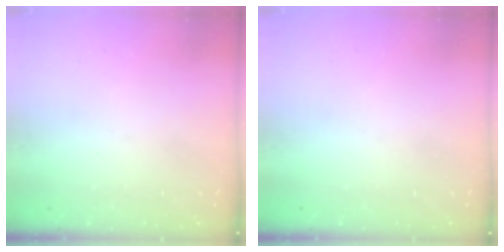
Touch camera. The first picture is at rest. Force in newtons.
{"total": 0.0}